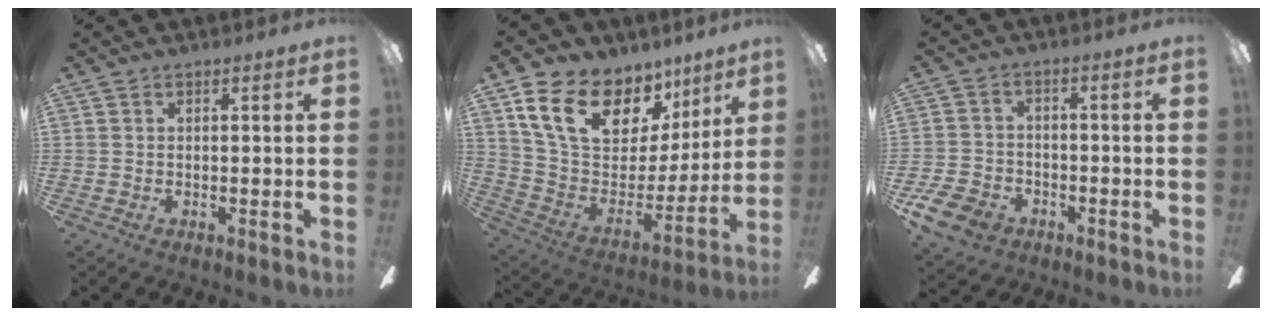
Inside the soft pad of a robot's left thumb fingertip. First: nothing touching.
{"total": 20.5, "force": [12.3, 12.2, 11.0], "torque": [-0.188, -0.067, 0.225]}
{"total": 8.7, "force": [-5.0, 5.9, 3.9], "torque": [-0.091, 0.031, -0.094]}